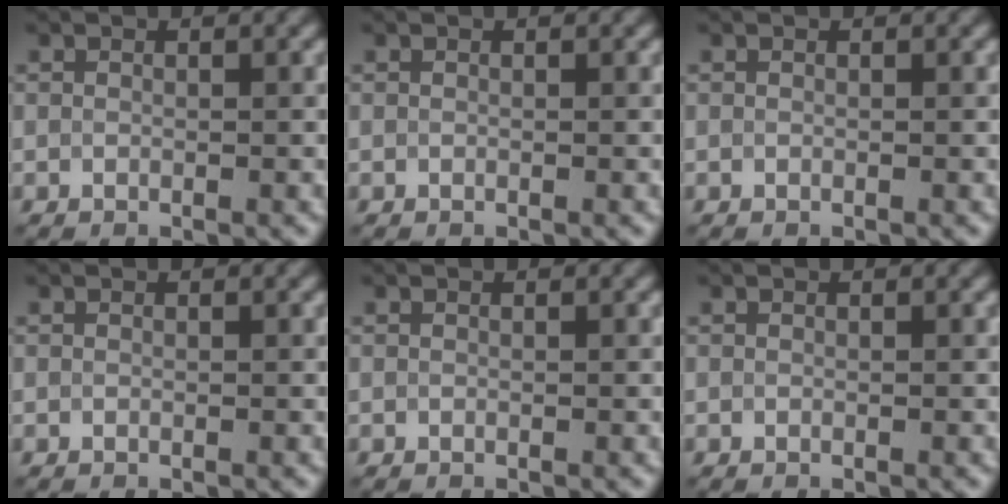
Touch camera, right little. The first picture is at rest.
{"total": 0.0}
{"total": 0.0}
{"total": 0.0}
{"total": 0.0}
{"total": 0.0}